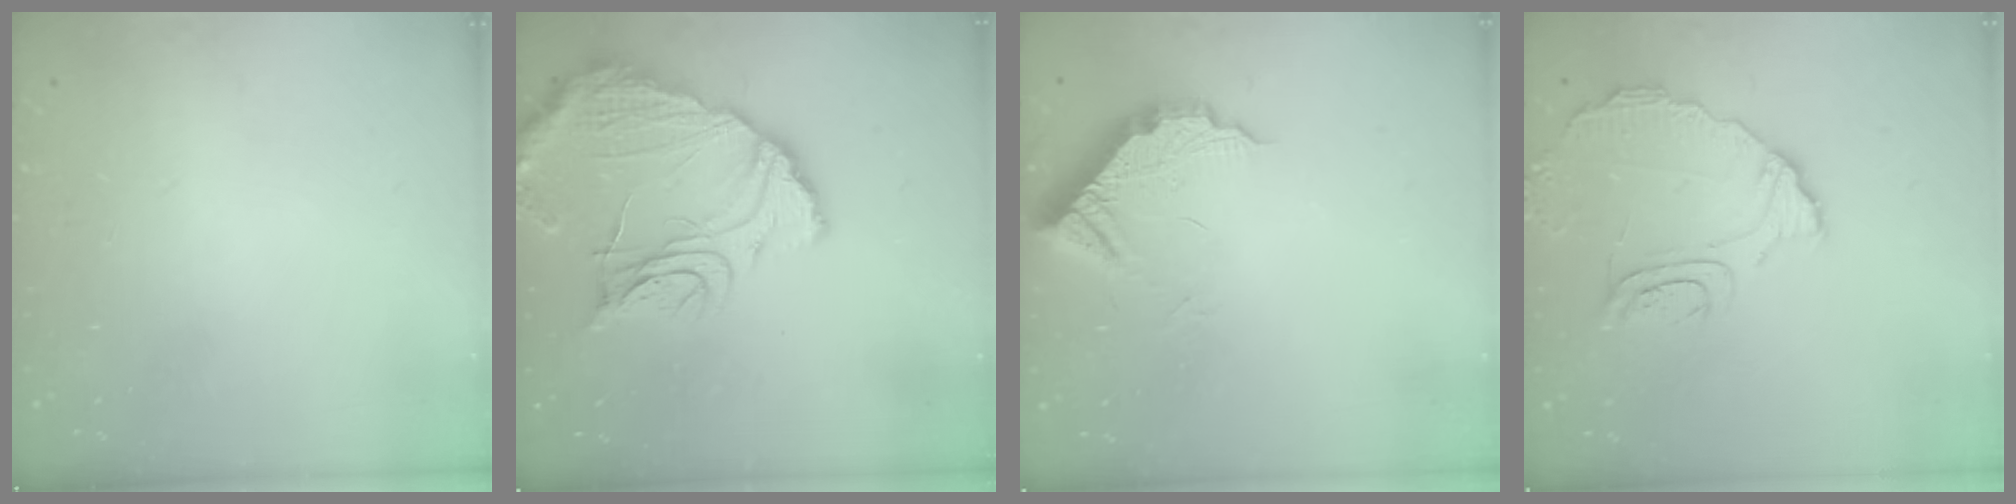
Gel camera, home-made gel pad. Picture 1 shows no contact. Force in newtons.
{"total": 15.7, "press": 15.6, "slide": 1.0}
{"total": 9.5, "press": 9.5, "slide": 0.6}
{"total": 9.5, "press": 9.5, "slide": 1.1}